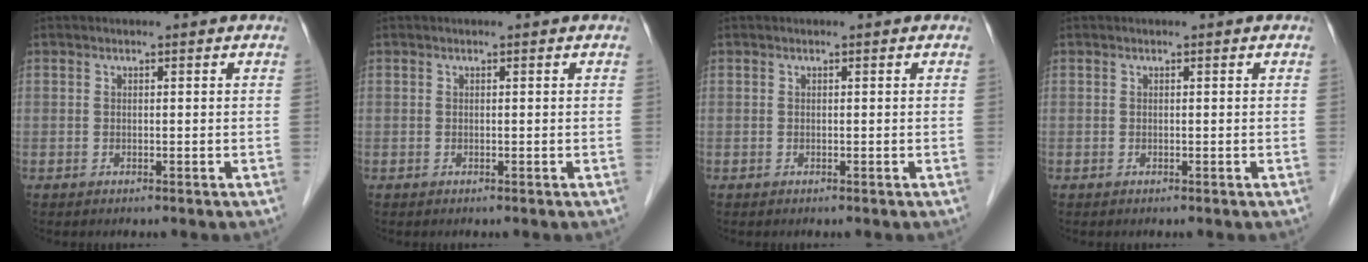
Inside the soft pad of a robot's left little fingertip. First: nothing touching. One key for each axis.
{"total": 0.0}
{"total": 0.0}
{"total": 0.0}